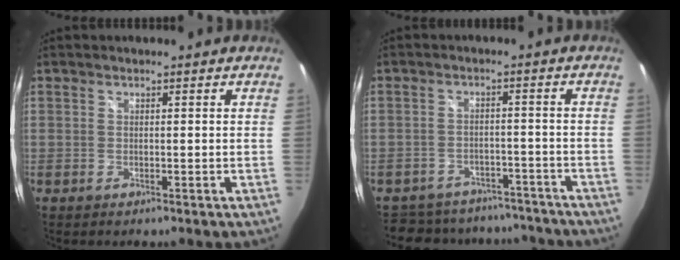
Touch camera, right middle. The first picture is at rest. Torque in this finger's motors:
{"motor_torque": [1.01, -1.13, 0.07, 0.04]}